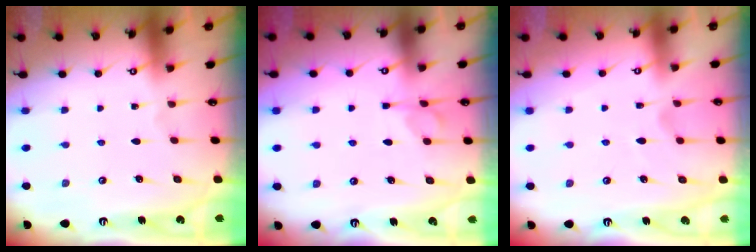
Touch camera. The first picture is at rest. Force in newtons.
{"total": 1.7, "press": 1.5, "slide": 0.9}
{"total": 1.1, "press": 0.2, "slide": 1.1}